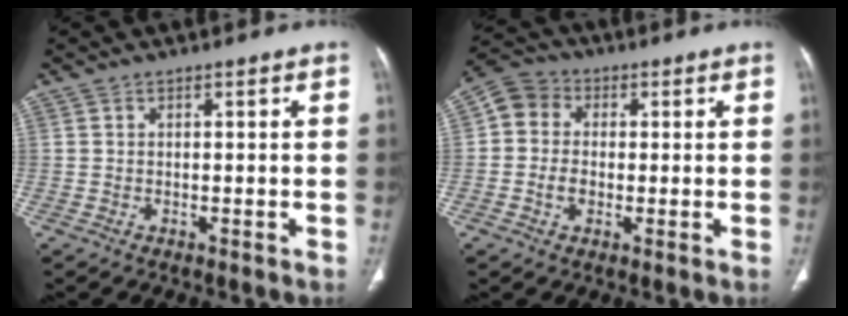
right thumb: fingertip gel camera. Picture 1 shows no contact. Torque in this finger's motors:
{"motor_torque": [0.31, 0.24, 0.34, -0.34, 0.13]}